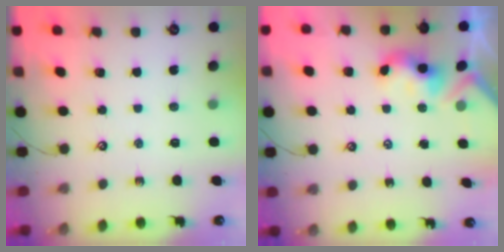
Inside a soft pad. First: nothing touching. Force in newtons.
{"total": 3.5, "press": 3.4, "slide": 0.4}